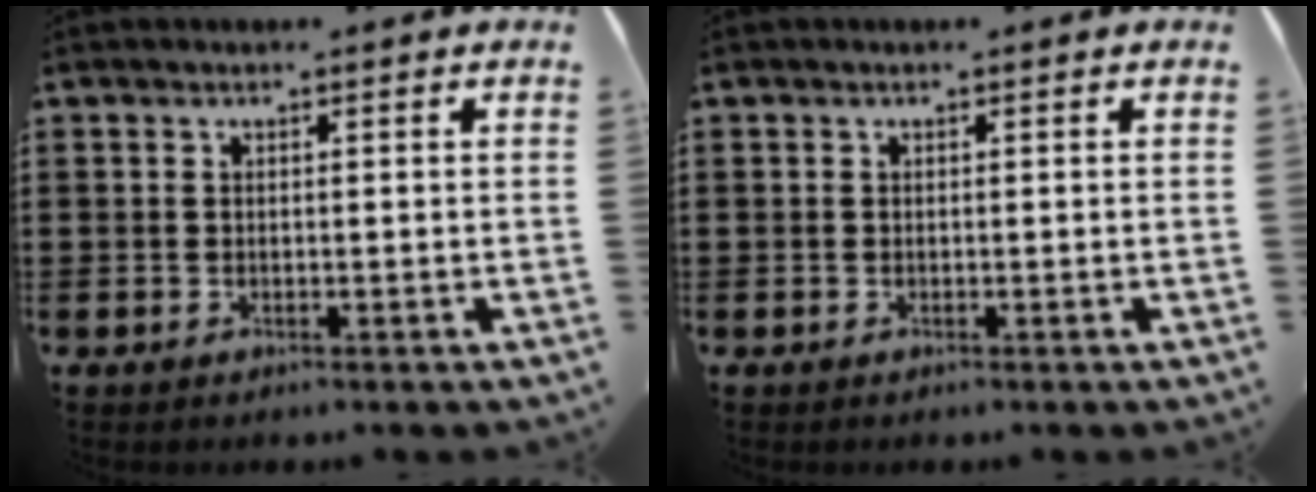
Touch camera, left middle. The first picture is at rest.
{"total": 0.0}